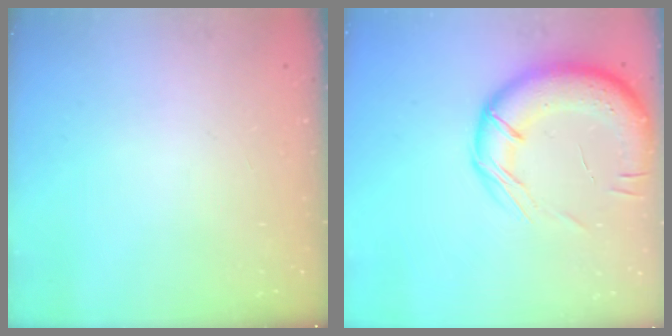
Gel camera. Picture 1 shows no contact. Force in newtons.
{"total": 18.4, "press": 18.0, "slide": 3.7}